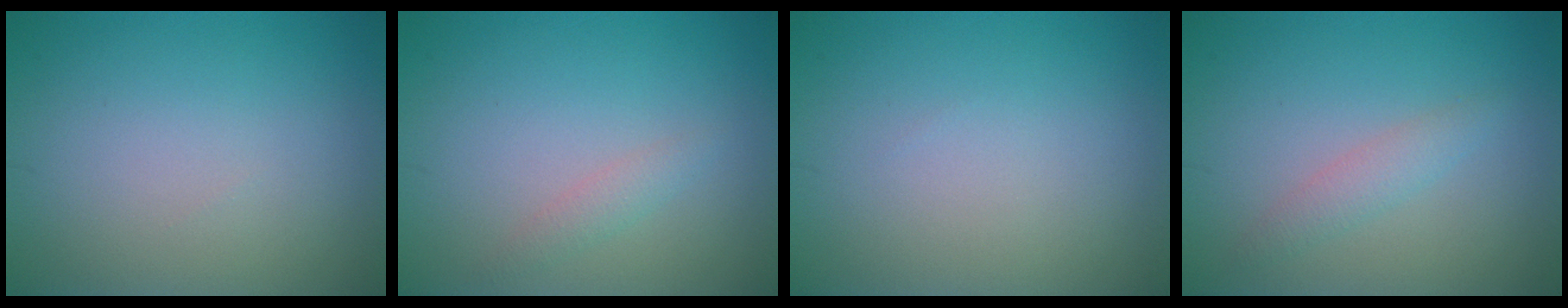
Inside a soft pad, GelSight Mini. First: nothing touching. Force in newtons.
{"total": 1.2, "press": 1.2, "slide": 0.0}
{"total": 0.0}
{"total": 1.6, "press": 1.6, "slide": 0.1}